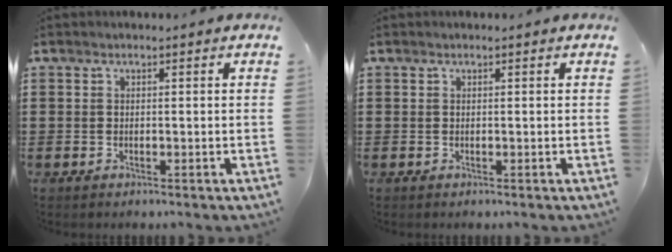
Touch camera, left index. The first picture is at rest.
{"total": 0.0}